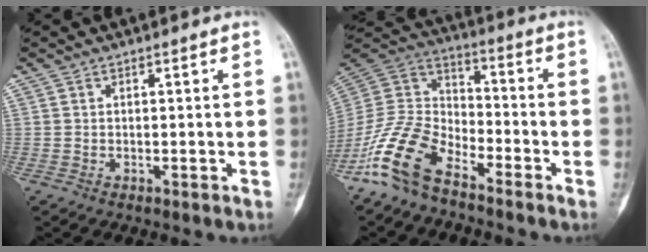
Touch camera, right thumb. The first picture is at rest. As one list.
[{"total": 13.8, "force": [-9.5, 6.6, 7.5], "torque": [-0.147, 0.065, -0.196]}]